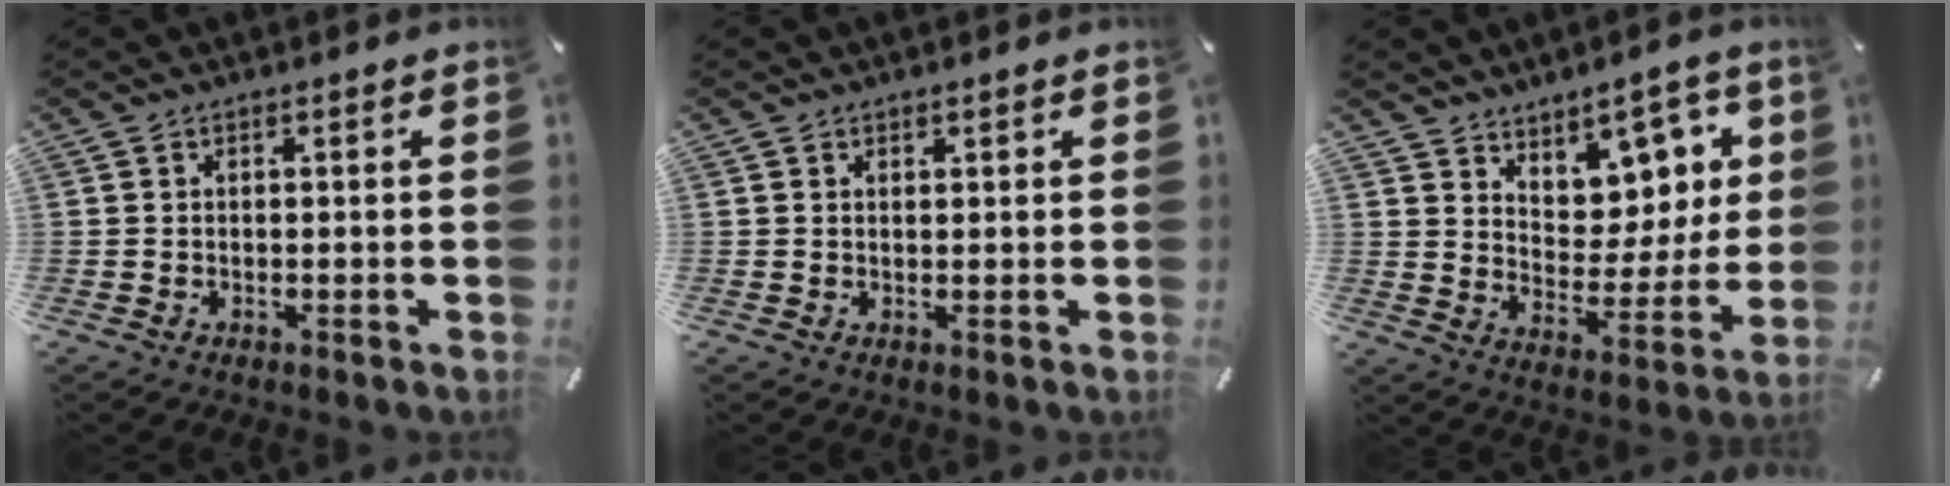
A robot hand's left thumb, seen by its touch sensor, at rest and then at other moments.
{"total": 1.1, "force": [0.6, 0.6, 0.6], "torque": [-0.003, -0.001, 0.010]}
{"total": 9.9, "force": [7.0, 6.7, 2.0], "torque": [-0.025, -0.086, 0.131]}